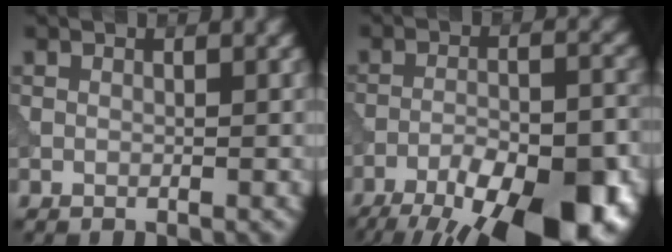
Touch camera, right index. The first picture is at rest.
{"total": 15.5, "force": [-10.4, 5.4, 10.2], "torque": [-0.137, -0.026, -0.147]}